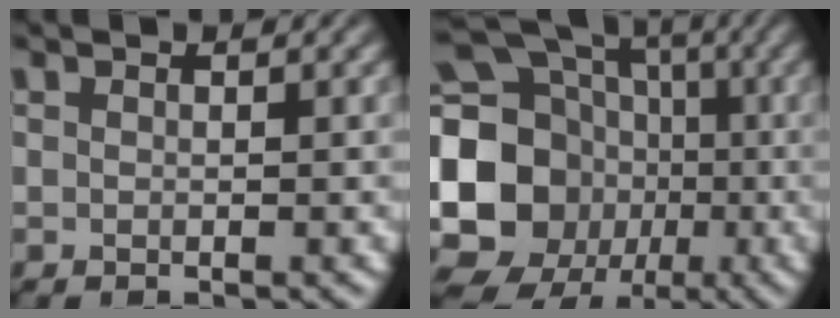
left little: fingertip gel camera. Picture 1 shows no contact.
{"total": 19.2, "force": [-2.5, 17.3, 8.0], "torque": [-0.183, 0.002, -0.086]}